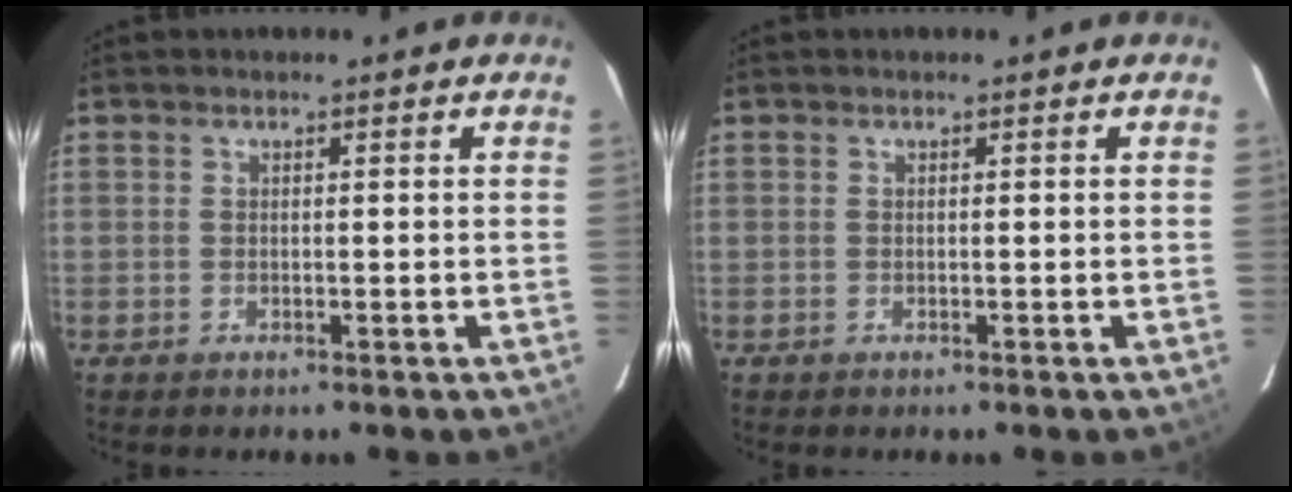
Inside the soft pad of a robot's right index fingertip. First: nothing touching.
{"total": 0.0}